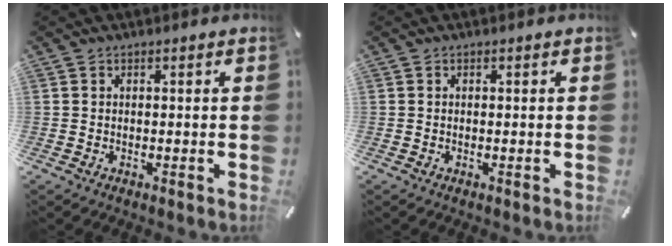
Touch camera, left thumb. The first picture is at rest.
{"total": 0.0}